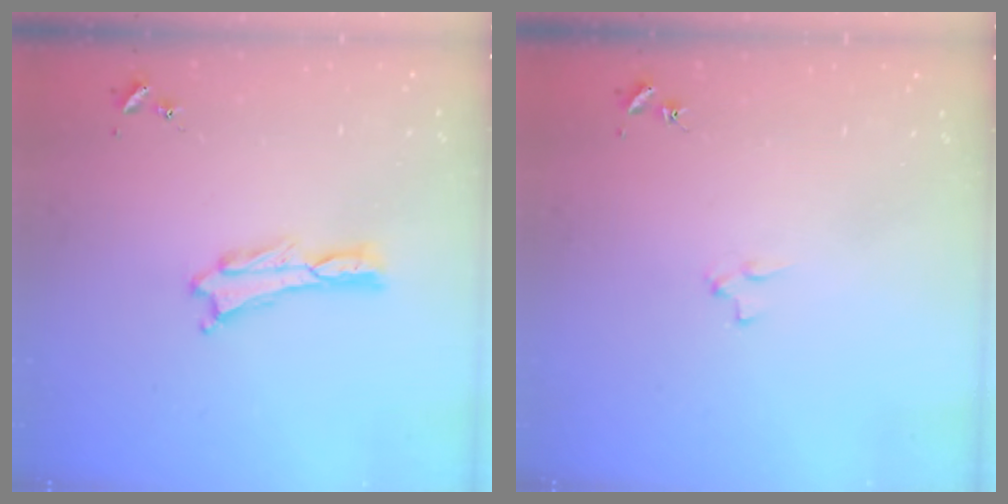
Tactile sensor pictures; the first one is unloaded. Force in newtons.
{"total": 1.9, "press": 1.9, "slide": 0.2}